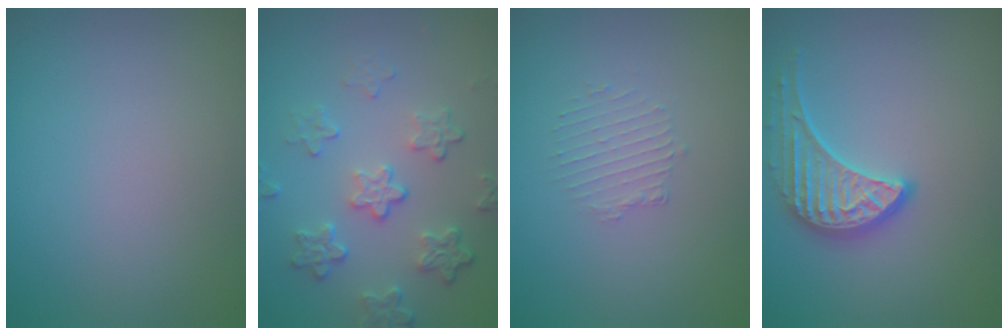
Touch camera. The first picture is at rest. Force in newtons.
{"total": 4.6, "press": 3.4, "slide": 3.1}
{"total": 1.3, "press": 0.7, "slide": 1.1}
{"total": 3.5, "press": 3.1, "slide": 1.5}